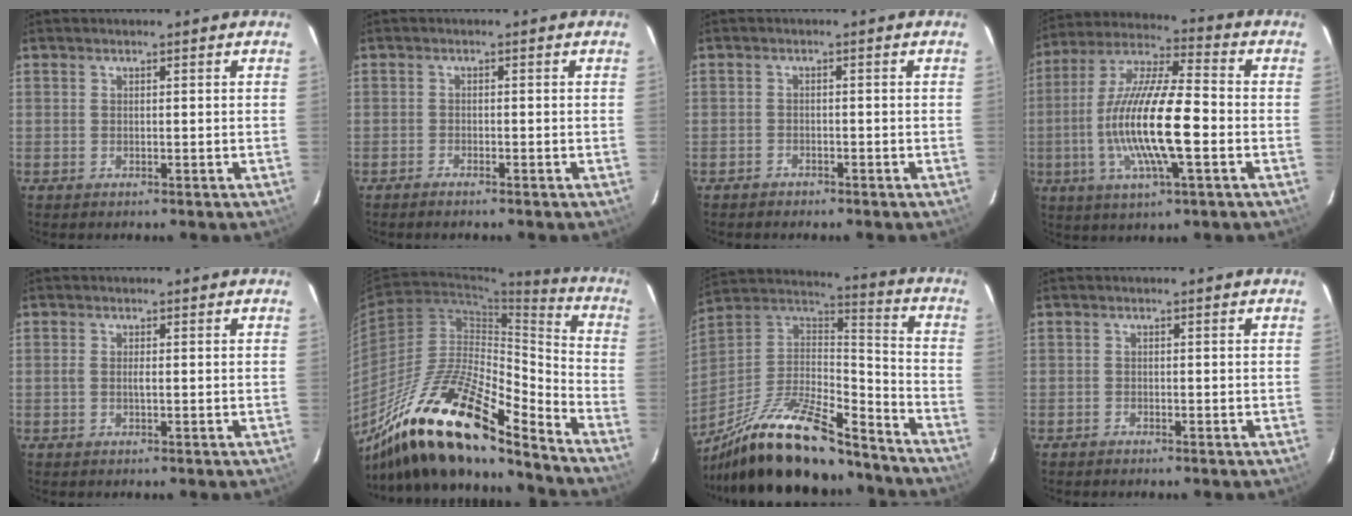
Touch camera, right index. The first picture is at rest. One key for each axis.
{"total": 1.3, "fx": -1.2, "fy": 0.1, "fz": 0.4, "tx": -0.019, "ty": -0.001, "tz": -0.027}
{"total": 1.9, "fx": -1.6, "fy": 1.0, "fz": 0.0, "tx": -0.010, "ty": 0.004, "tz": -0.028}
{"total": 17.2, "fx": -3.6, "fy": 3.3, "fz": 16.5, "tx": -0.322, "ty": -0.007, "tz": -0.071}
{"total": 1.1, "fx": -0.2, "fy": 0.2, "fz": 1.1, "tx": -0.023, "ty": 0.001, "tz": -0.005}
{"total": 24.4, "fx": -17.6, "fy": 6.2, "fz": 15.6, "tx": -0.282, "ty": -0.022, "tz": -0.315}
{"total": 27.4, "fx": -20.7, "fy": 8.4, "fz": 15.9, "tx": -0.300, "ty": -0.020, "tz": -0.335}
{"total": 0.8, "fx": -0.8, "fy": 0.3, "fz": -0.1, "tx": -0.004, "ty": 0.003, "tz": -0.015}